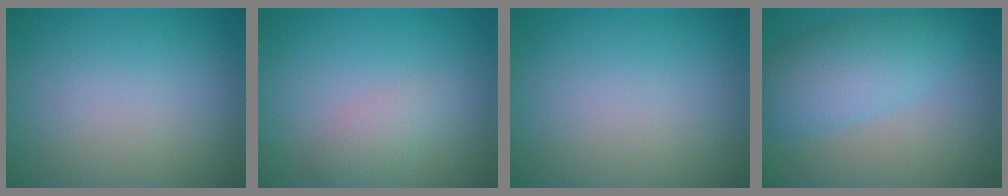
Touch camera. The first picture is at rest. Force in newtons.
{"total": 1.8, "press": 1.8, "slide": 0.2}
{"total": 0.0}
{"total": 5.4, "press": 5.4, "slide": 0.2}